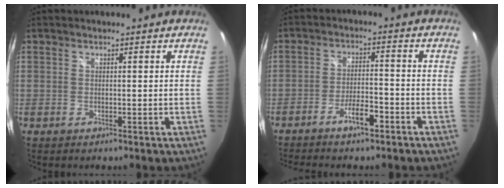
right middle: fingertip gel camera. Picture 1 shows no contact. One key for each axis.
{"total": 5.7, "fx": -4.2, "fy": 1.2, "fz": 3.6, "tx": -0.080, "ty": 0.004, "tz": -0.072}